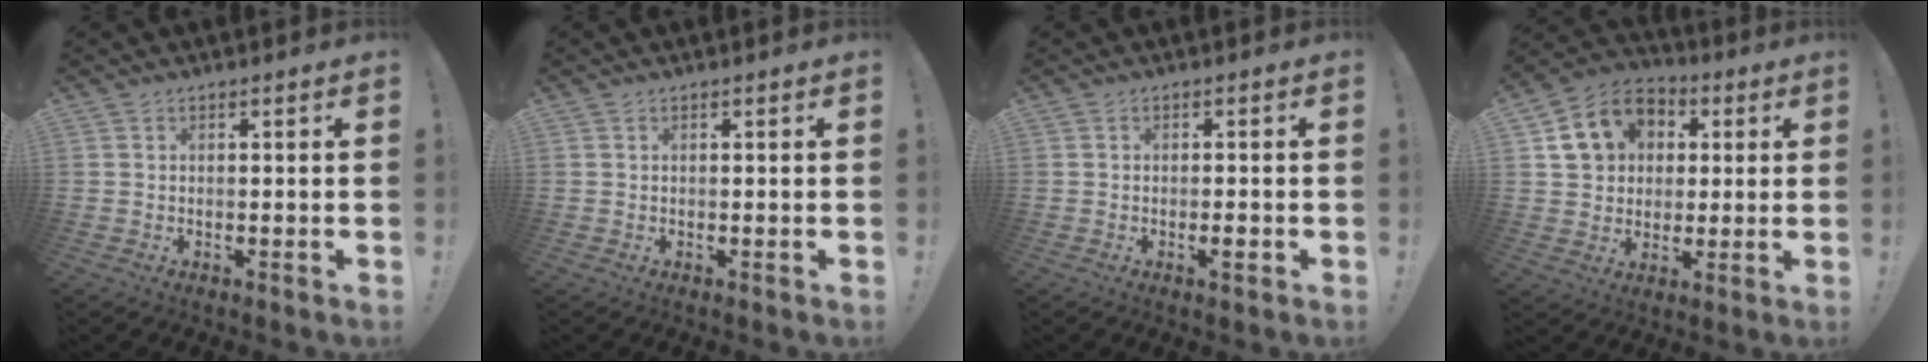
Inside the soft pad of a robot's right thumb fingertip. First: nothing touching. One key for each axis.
{"total": 0.0}
{"total": 2.6, "fx": -1.1, "fy": 0.5, "fz": 2.3, "tx": -0.032, "ty": 0.001, "tz": -0.018}
{"total": 13.7, "fx": 4.1, "fy": 11.5, "fz": 6.2, "tx": -0.089, "ty": -0.003, "tz": 0.087}